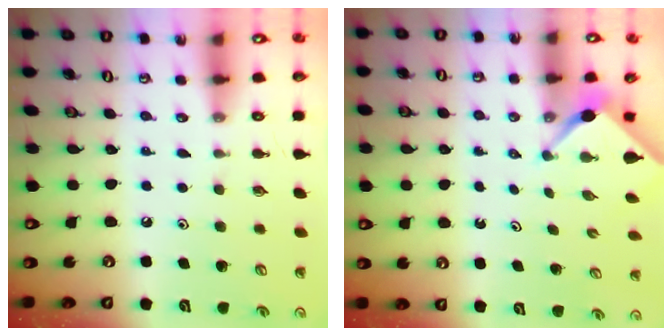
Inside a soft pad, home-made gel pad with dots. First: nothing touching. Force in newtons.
{"total": 2.5, "press": 2.5, "slide": 0.1}